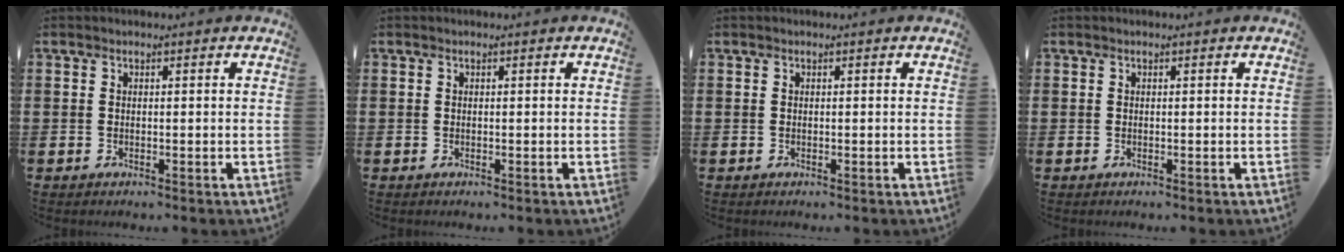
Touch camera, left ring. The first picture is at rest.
{"total": 0.0}
{"total": 0.0}
{"total": 0.0}